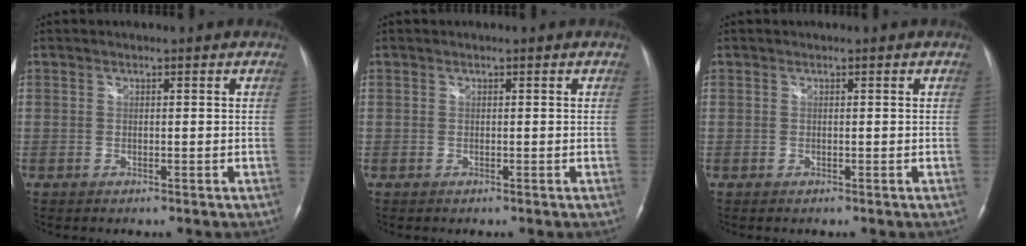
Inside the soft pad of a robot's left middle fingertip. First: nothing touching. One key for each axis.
{"total": 0.0}
{"total": 0.0}